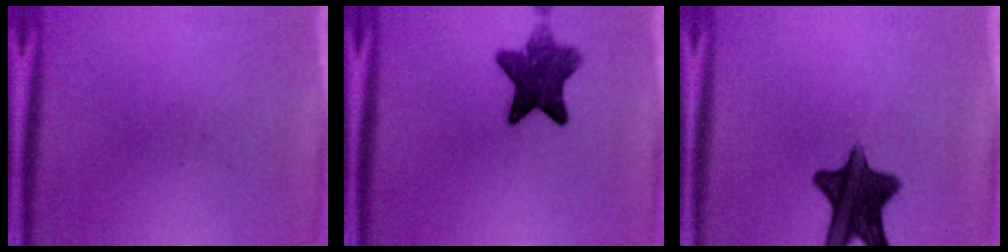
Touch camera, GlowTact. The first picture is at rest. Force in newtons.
{"total": 8.5}
{"total": 11.7}